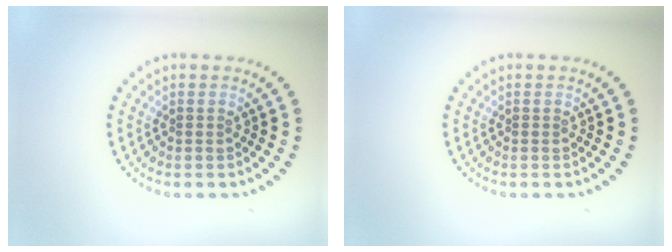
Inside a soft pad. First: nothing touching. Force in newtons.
{"total": 0.0}